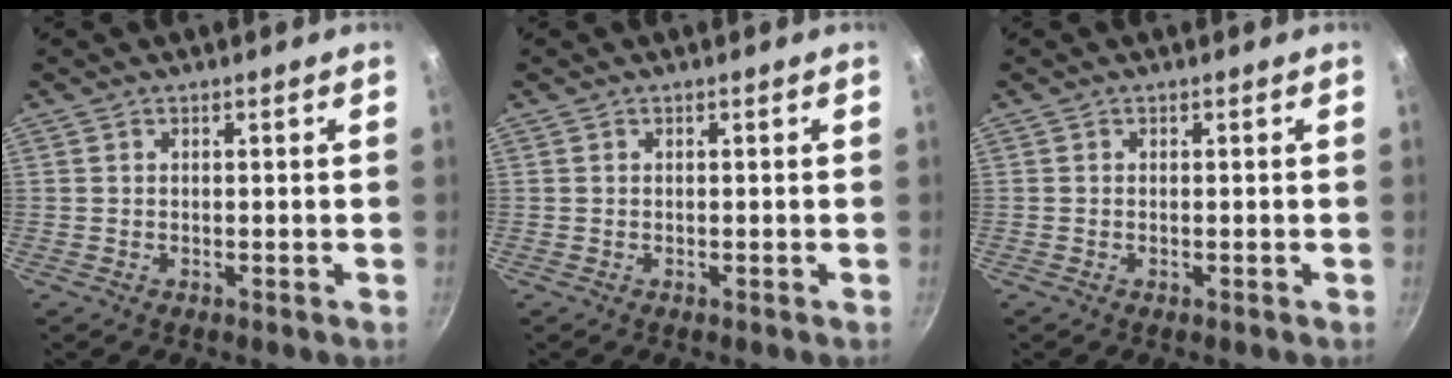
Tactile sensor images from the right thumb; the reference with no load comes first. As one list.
[{"total": 0.0}, {"total": 0.0}]